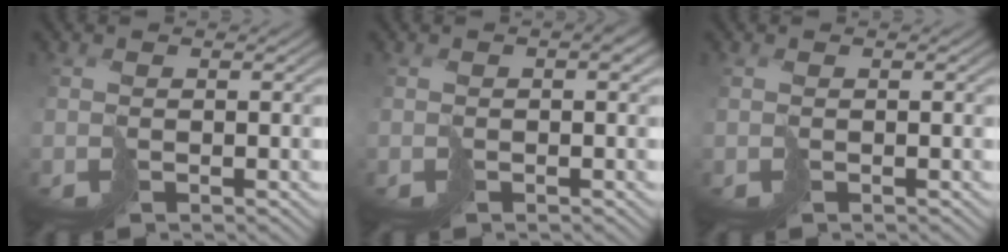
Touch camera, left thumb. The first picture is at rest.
{"total": 1.8, "force": [0.2, 0.8, 1.6], "torque": [-0.024, 0.004, 0.006]}
{"total": 0.0}